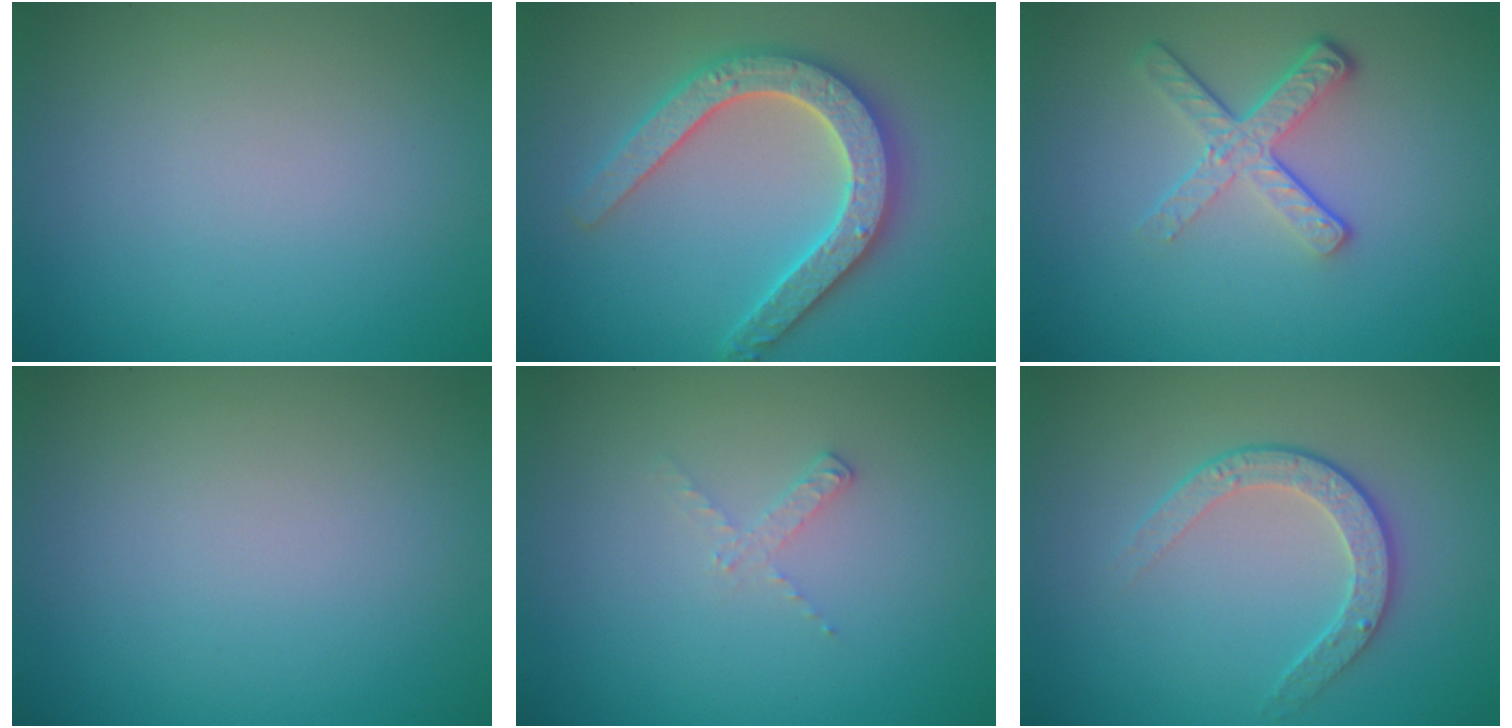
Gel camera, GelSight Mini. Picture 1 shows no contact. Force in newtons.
{"total": 5.1, "press": 5.0, "slide": 0.9}
{"total": 3.9, "press": 2.6, "slide": 2.9}
{"total": 0.0}
{"total": 1.1, "press": 1.1, "slide": 0.2}
{"total": 2.6, "press": 2.0, "slide": 1.7}